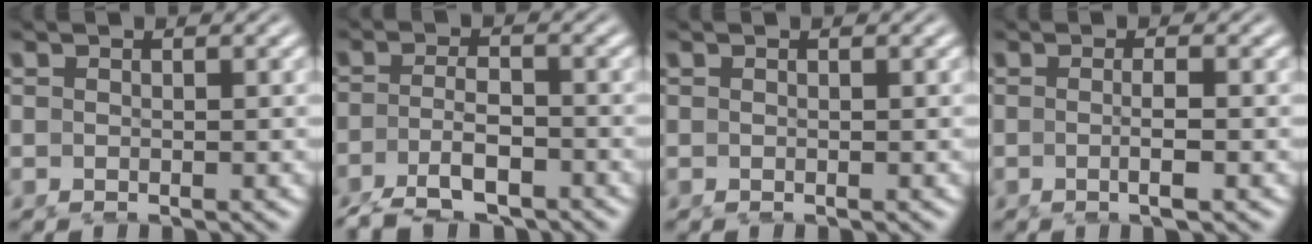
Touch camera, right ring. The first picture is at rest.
{"total": 5.7, "force": [-4.2, 2.0, 3.3], "torque": [-0.054, -0.017, -0.058]}
{"total": 0.0}
{"total": 2.1, "force": [-0.6, -0.7, 1.8], "torque": [-0.029, 0.003, -0.011]}